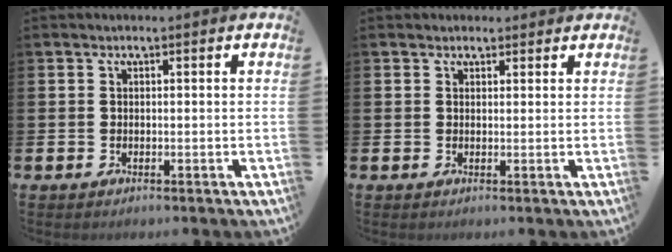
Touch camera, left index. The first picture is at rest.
{"total": 1.7, "force": [1.4, 0.9, 0.0], "torque": [0.004, 0.004, 0.026]}